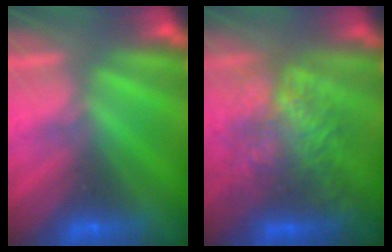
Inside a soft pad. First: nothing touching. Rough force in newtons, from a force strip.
{"total": 7.7}